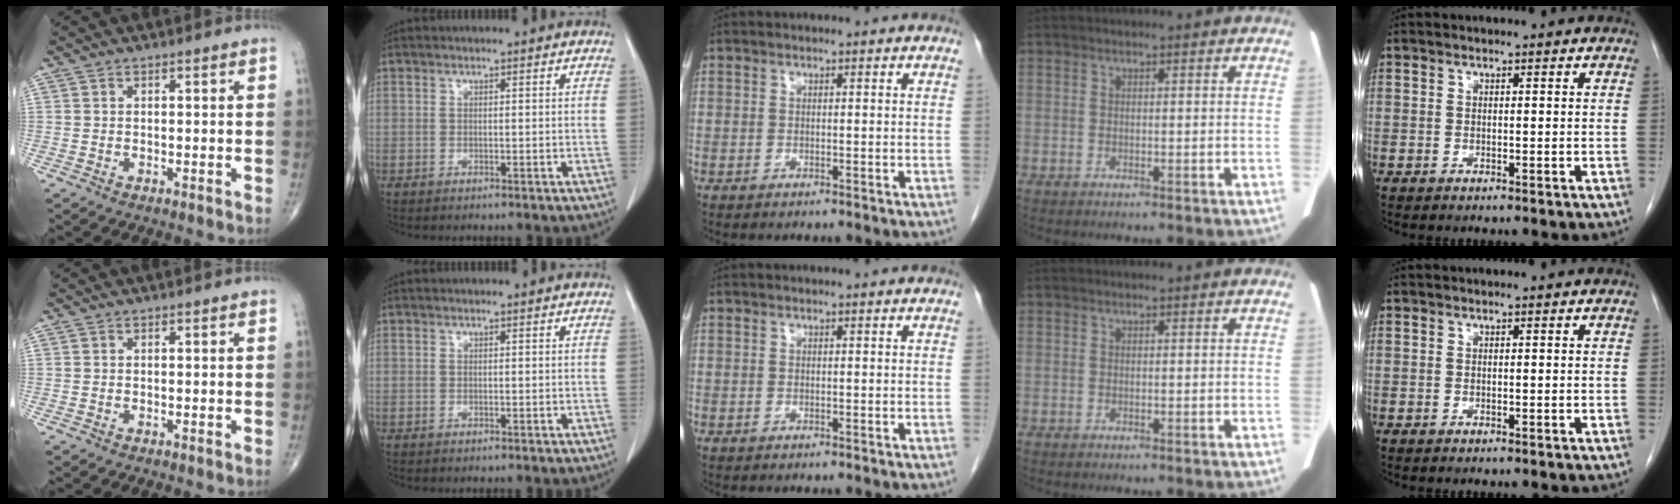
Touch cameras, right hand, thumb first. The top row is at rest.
{}